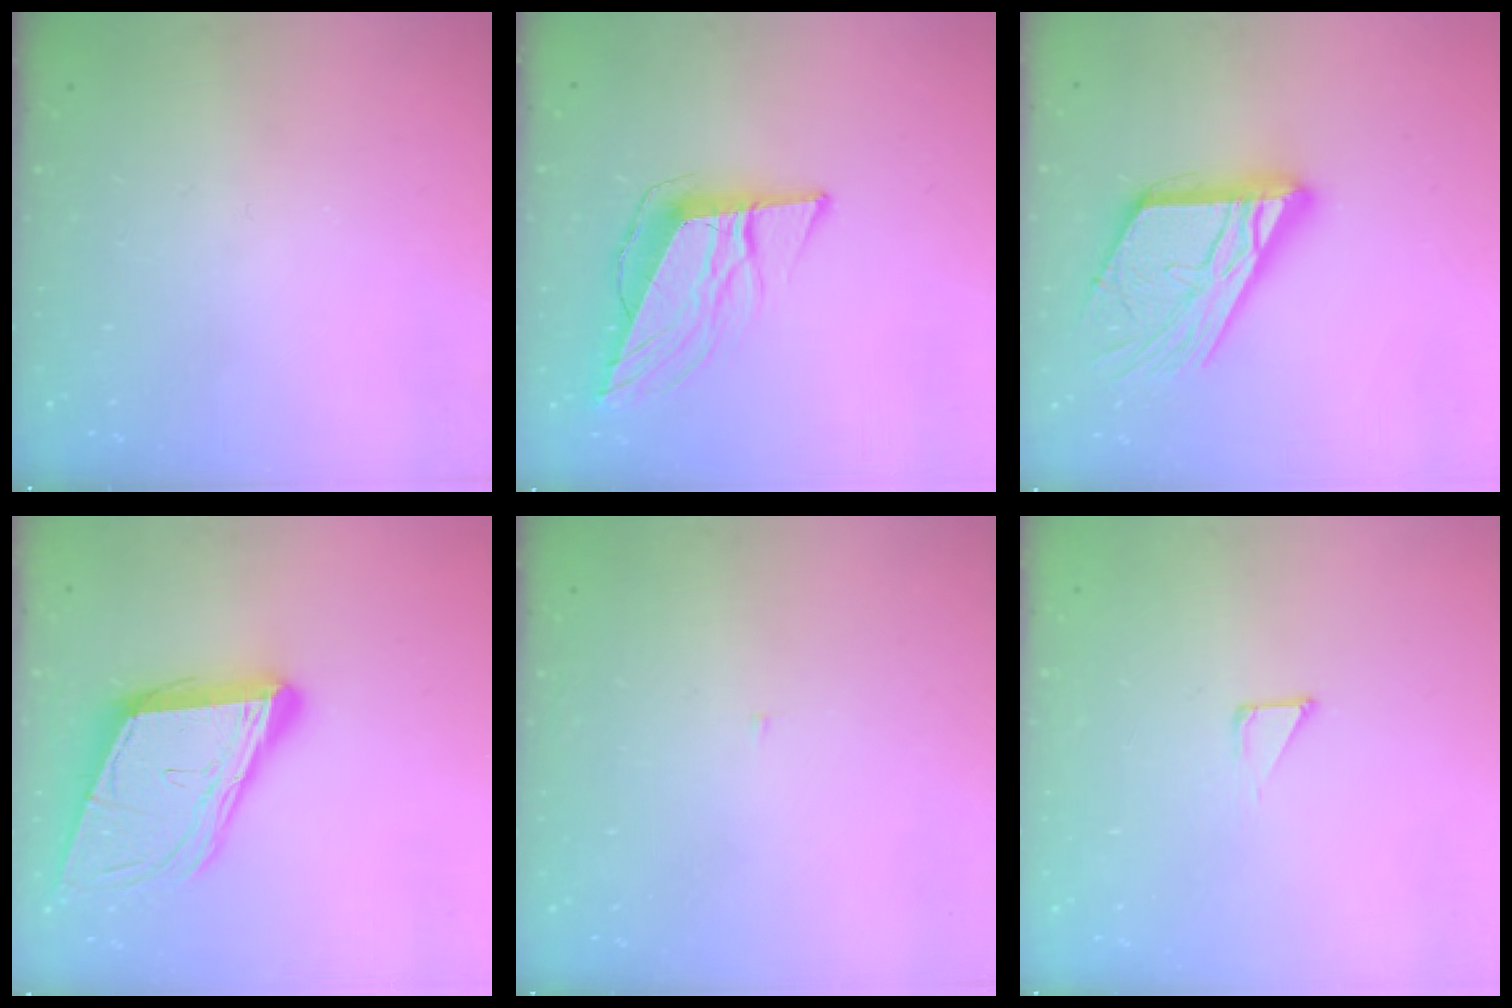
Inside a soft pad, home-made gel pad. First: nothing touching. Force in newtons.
{"total": 11.4, "press": 10.8, "slide": 3.6}
{"total": 19.7, "press": 19.6, "slide": 1.8}
{"total": 16.6, "press": 16.1, "slide": 4.0}
{"total": 2.1, "press": 2.1, "slide": 0.2}
{"total": 2.7, "press": 2.7, "slide": 0.3}